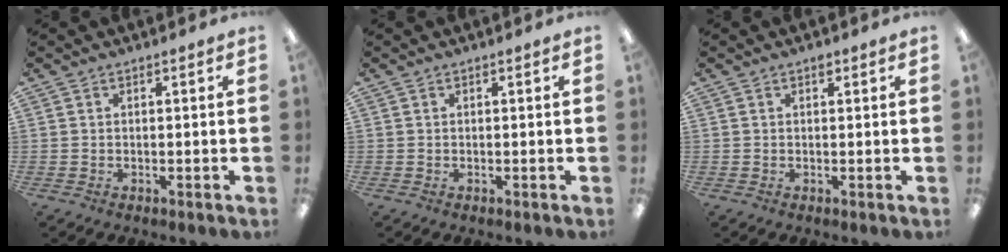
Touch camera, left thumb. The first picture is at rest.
{"total": 0.0}
{"total": 0.9, "force": [0.7, 0.5, 0.4], "torque": [-0.010, 0.002, 0.011]}